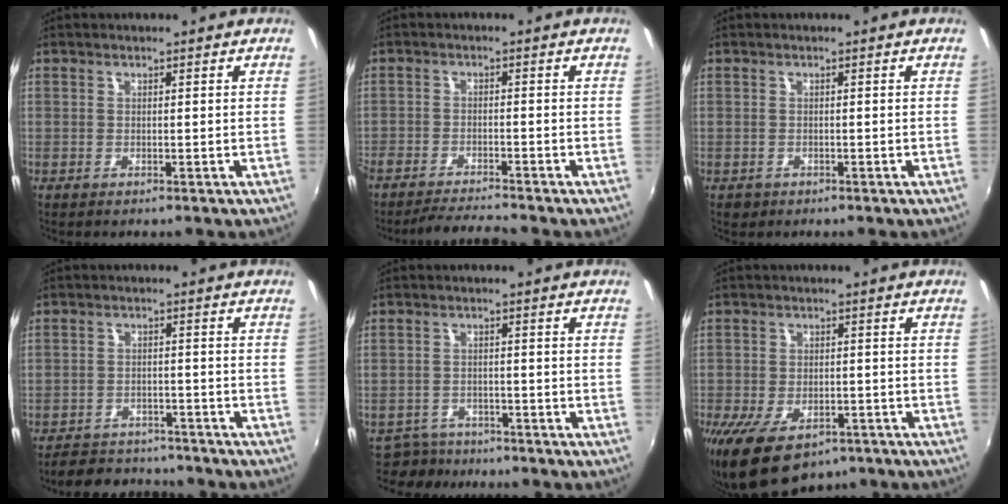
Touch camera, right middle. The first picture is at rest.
{"total": 6.1, "force": [-5.8, -0.1, 1.9], "torque": [-0.057, -0.010, -0.101]}
{"total": 1.7, "force": [-0.8, 1.4, 0.5], "torque": [-0.013, -0.005, -0.011]}
{"total": 9.2, "force": [-8.2, 3.6, 2.0], "torque": [-0.059, 0.013, -0.116]}
{"total": 4.5, "force": [-3.9, 2.2, -0.2], "torque": [-0.010, -0.001, -0.067]}
{"total": 12.3, "force": [-7.3, 6.7, 7.3], "torque": [-0.151, -0.036, -0.111]}